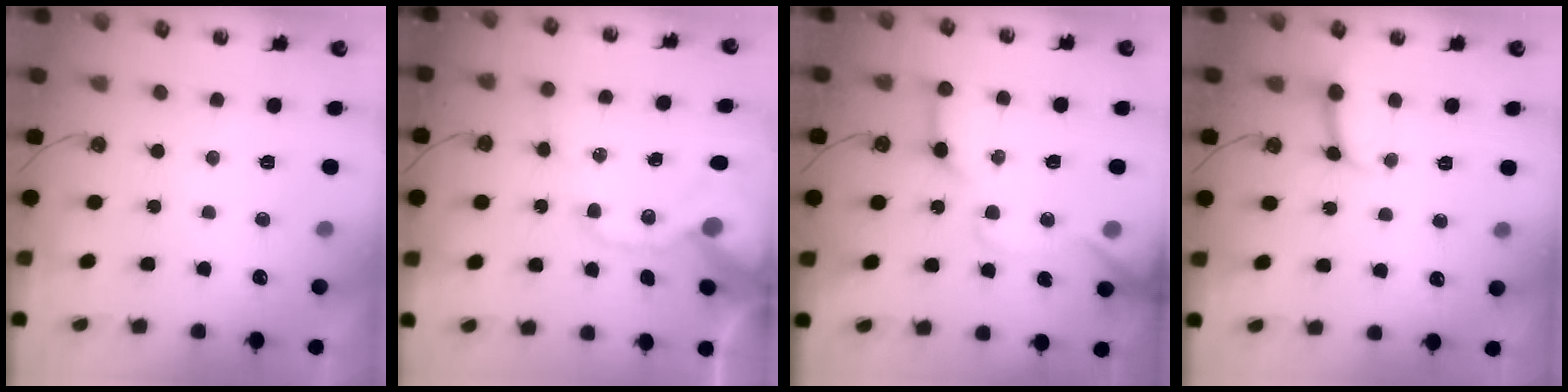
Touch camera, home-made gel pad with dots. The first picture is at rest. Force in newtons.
{"total": 17.1, "press": 16.9, "slide": 2.5}
{"total": 14.9, "press": 14.8, "slide": 2.0}
{"total": 7.8, "press": 7.7, "slide": 0.9}